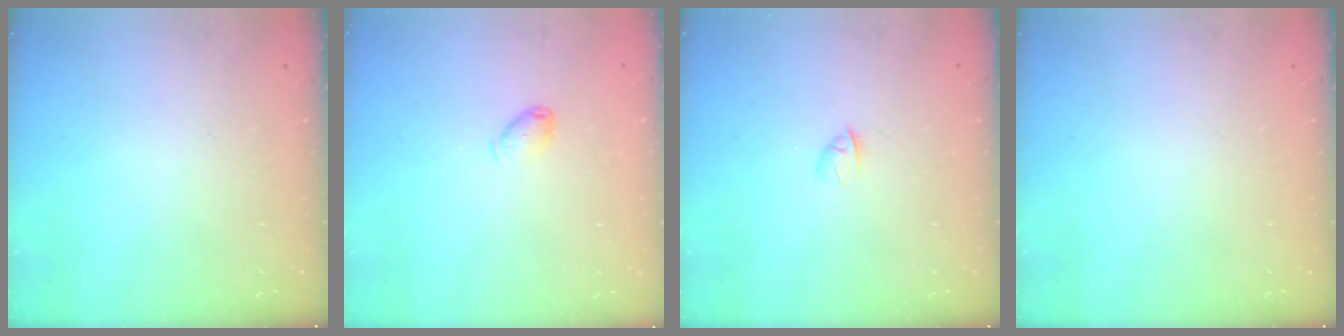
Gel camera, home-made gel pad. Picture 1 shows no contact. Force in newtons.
{"total": 5.2, "press": 5.1, "slide": 0.9}
{"total": 1.7, "press": 1.6, "slide": 0.5}
{"total": 0.0}